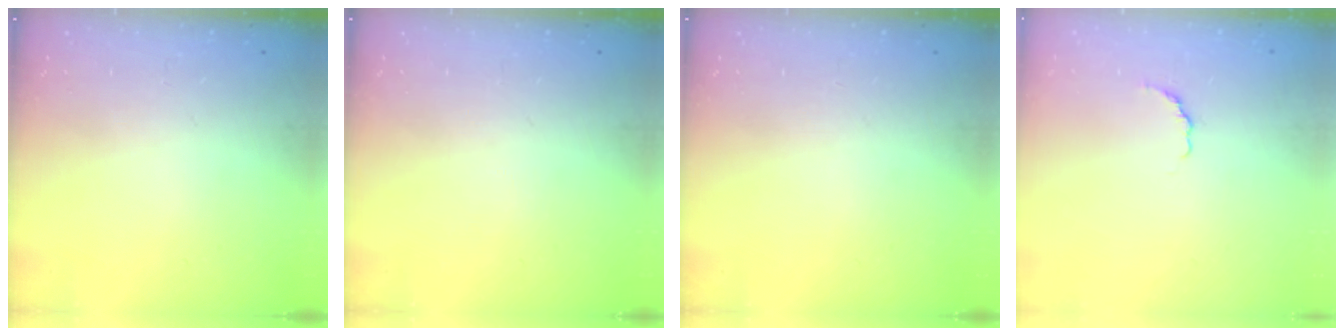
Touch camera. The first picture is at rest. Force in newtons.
{"total": 0.0}
{"total": 0.0}
{"total": 1.8, "press": 1.6, "slide": 0.8}